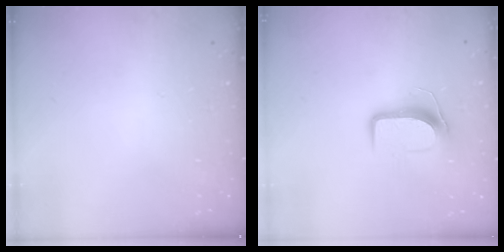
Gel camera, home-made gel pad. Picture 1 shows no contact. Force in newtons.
{"total": 8.7, "press": 8.6, "slide": 0.5}